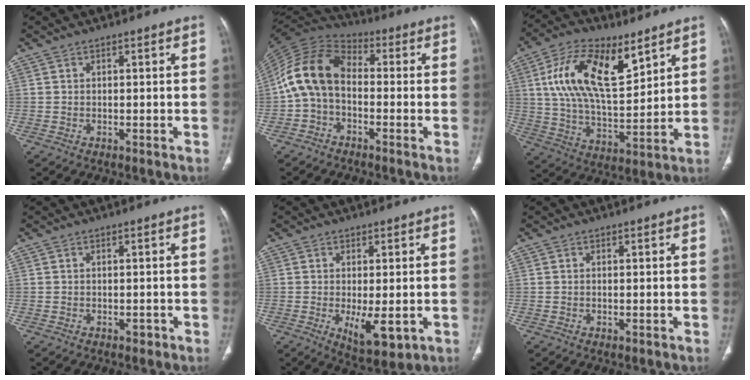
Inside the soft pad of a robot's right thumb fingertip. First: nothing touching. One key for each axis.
{"total": 12.0, "fx": -1.2, "fy": 8.0, "fz": 8.9, "tx": -0.168, "ty": 0.038, "tz": -0.039}
{"total": 18.8, "fx": 8.2, "fy": 8.7, "fz": 14.5, "tx": -0.244, "ty": -0.029, "tz": 0.152}
{"total": 0.6, "fx": -0.4, "fy": 0.4, "fz": 0.3, "tx": -0.002, "ty": 0.000, "tz": -0.003}
{"total": 7.1, "fx": -1.5, "fy": 2.7, "fz": 6.4, "tx": -0.099, "ty": -0.020, "tz": -0.011}
{"total": 0.0}